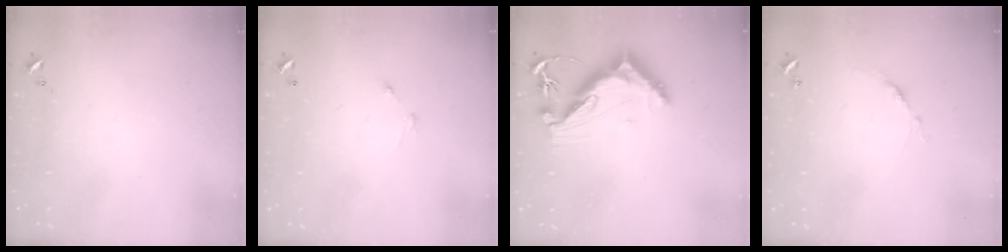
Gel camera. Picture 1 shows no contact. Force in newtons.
{"total": 4.5, "press": 4.5, "slide": 0.3}
{"total": 9.9, "press": 9.8, "slide": 1.1}
{"total": 5.1, "press": 5.1, "slide": 0.4}